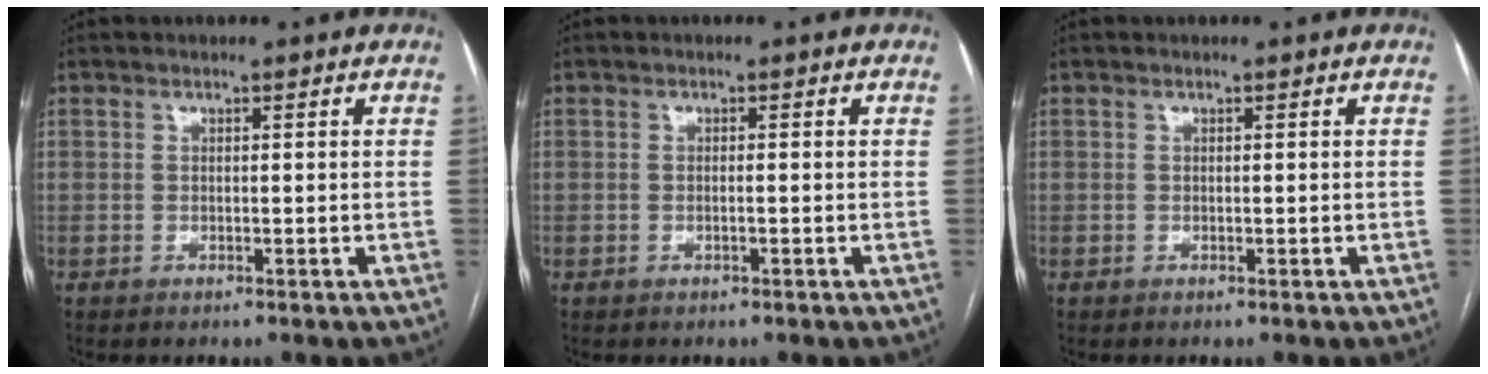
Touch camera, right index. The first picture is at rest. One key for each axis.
{"total": 0.7, "fx": -0.2, "fy": 0.0, "fz": 0.7, "tx": -0.014, "ty": 0.000, "tz": -0.002}
{"total": 0.0}